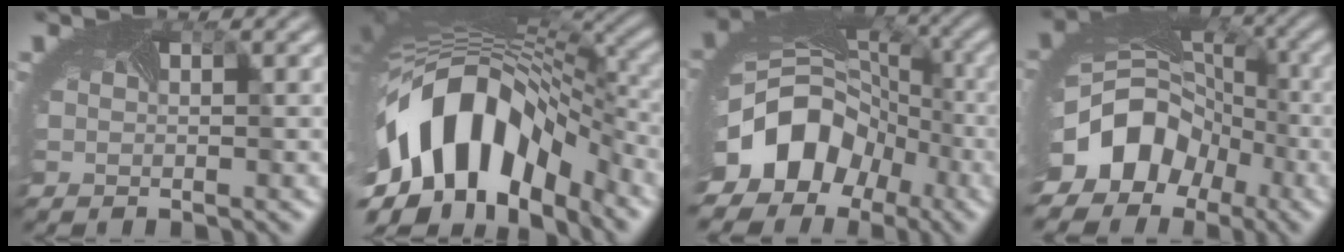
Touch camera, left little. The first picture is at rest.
{"total": 15.4, "force": [-4.3, 8.9, 11.7], "torque": [-0.229, -0.025, -0.060]}
{"total": 14.2, "force": [-6.2, 10.8, 6.8], "torque": [-0.144, -0.028, -0.100]}
{"total": 12.8, "force": [-5.7, 9.8, 5.9], "torque": [-0.124, -0.026, -0.100]}